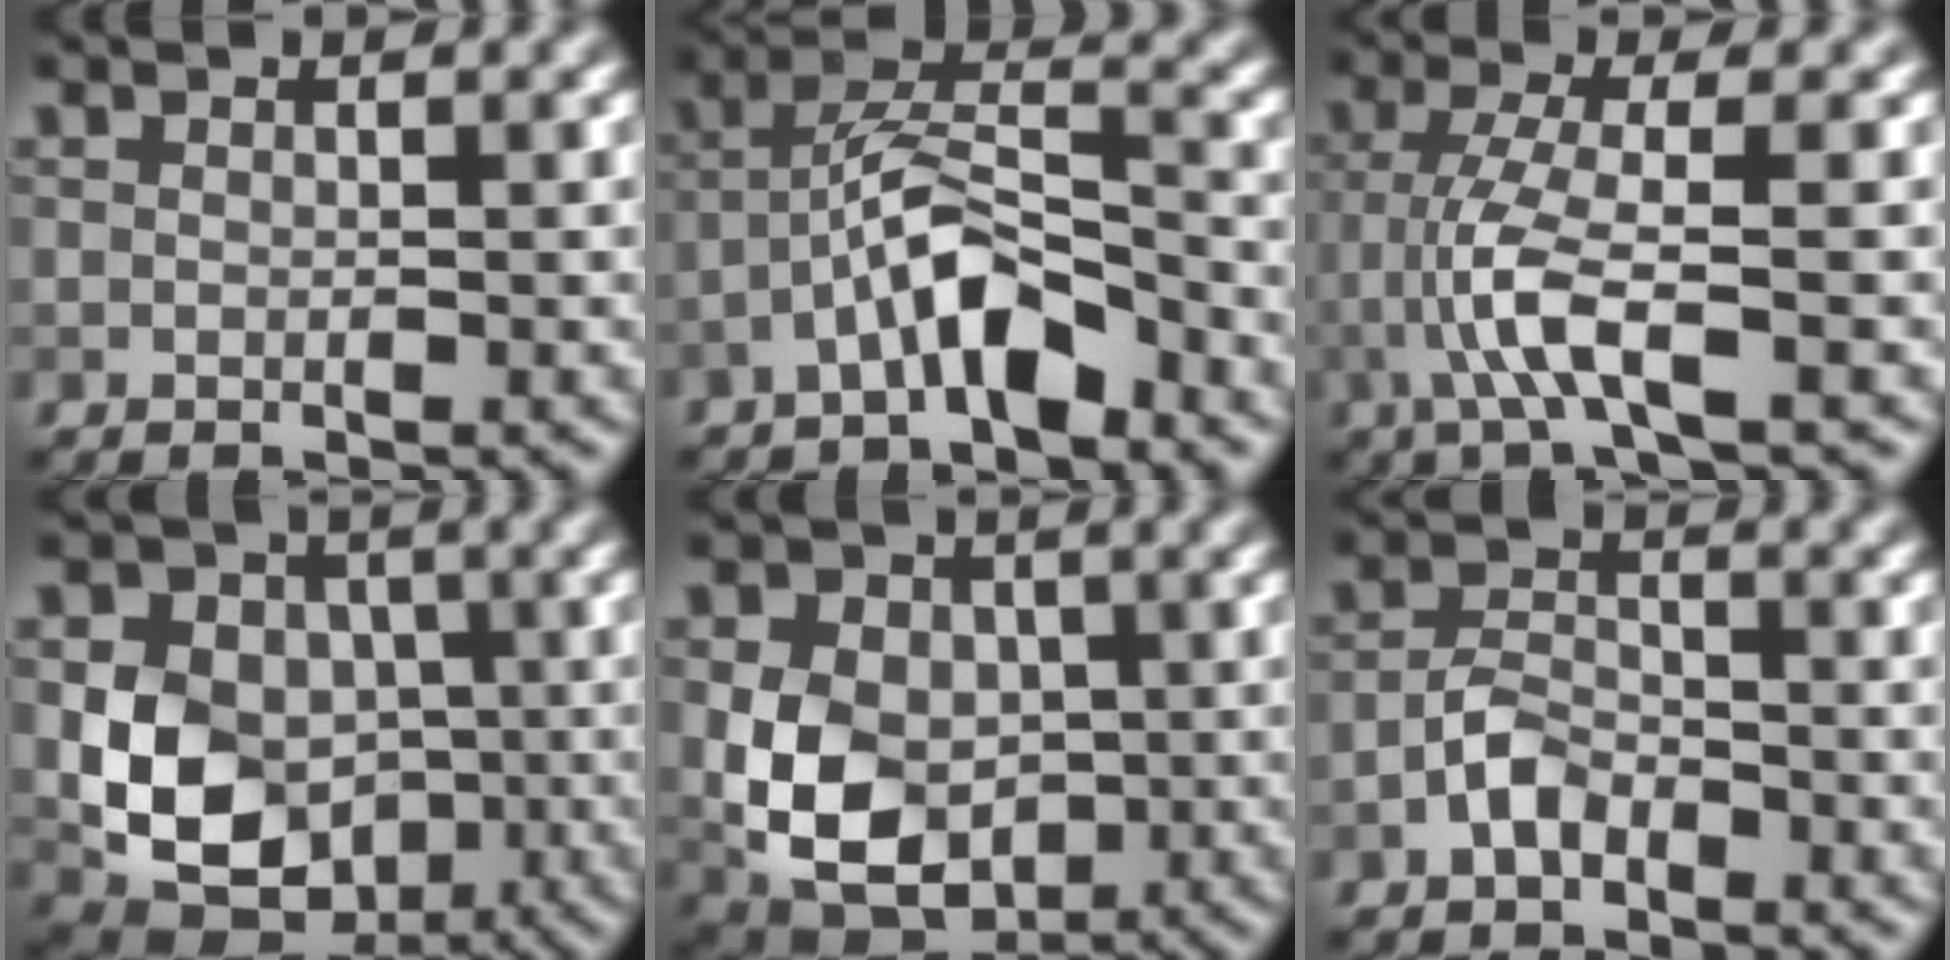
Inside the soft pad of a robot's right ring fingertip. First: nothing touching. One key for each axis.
{"total": 5.7, "fx": -3.3, "fy": 1.7, "fz": 4.4, "tx": -0.084, "ty": 0.018, "tz": -0.066}
{"total": 4.4, "fx": -1.6, "fy": 0.4, "fz": 4.1, "tx": -0.089, "ty": 0.004, "tz": -0.037}
{"total": 10.0, "fx": -0.8, "fy": 8.0, "fz": 5.9, "tx": -0.089, "ty": -0.013, "tz": -0.024}
{"total": 9.2, "fx": -0.6, "fy": 6.9, "fz": 6.1, "tx": -0.109, "ty": -0.009, "tz": -0.015}
{"total": 2.7, "fx": -1.6, "fy": 1.5, "fz": 1.6, "tx": -0.027, "ty": 0.010, "tz": -0.034}